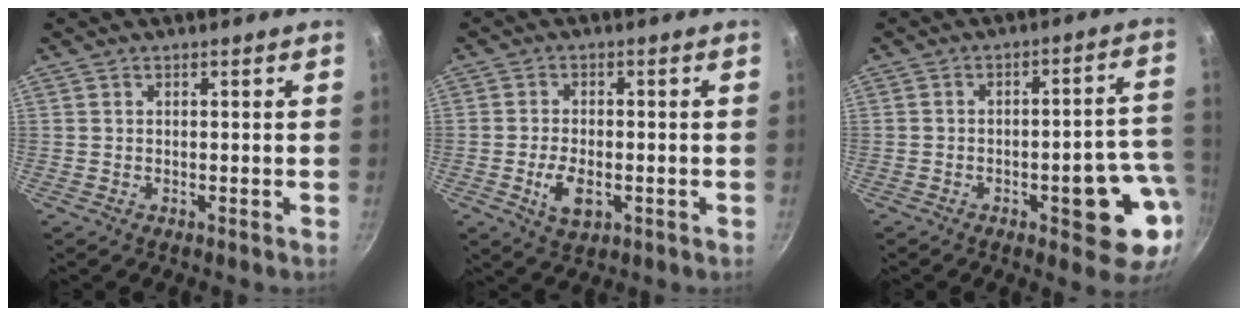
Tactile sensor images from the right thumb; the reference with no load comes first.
{"total": 6.1, "force": [-1.7, 3.4, 4.8], "torque": [-0.086, 0.004, -0.026]}
{"total": 13.5, "force": [-4.1, 4.9, 11.9], "torque": [-0.100, 0.032, -0.051]}